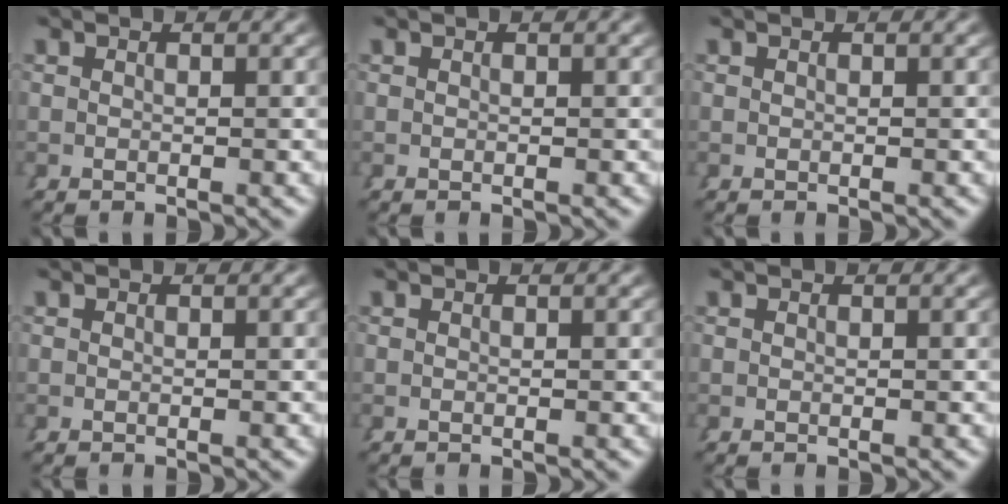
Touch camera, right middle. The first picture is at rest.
{"total": 0.0}
{"total": 0.0}
{"total": 0.0}
{"total": 0.0}
{"total": 0.0}